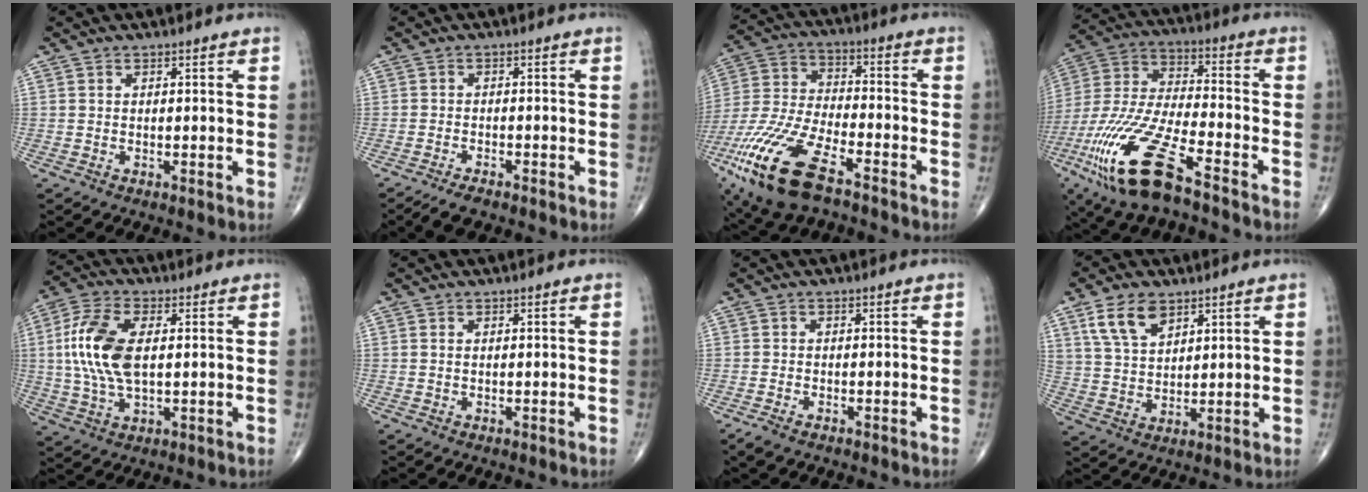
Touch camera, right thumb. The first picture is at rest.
{"total": 3.3, "force": [-2.7, 0.8, 1.7], "torque": [-0.038, 0.005, -0.049]}
{"total": 19.9, "force": [-11.2, 7.6, 14.6], "torque": [-0.330, 0.020, -0.215]}
{"total": 21.3, "force": [-12.1, 6.0, 16.5], "torque": [-0.387, 0.019, -0.230]}
{"total": 12.7, "force": [1.4, 6.4, 10.9], "torque": [-0.238, 0.005, 0.027]}
{"total": 0.0}
{"total": 2.1, "force": [-1.5, 0.9, 1.2], "torque": [-0.032, -0.002, -0.027]}
{"total": 8.2, "force": [4.7, 4.7, 4.8], "torque": [-0.078, -0.018, 0.097]}